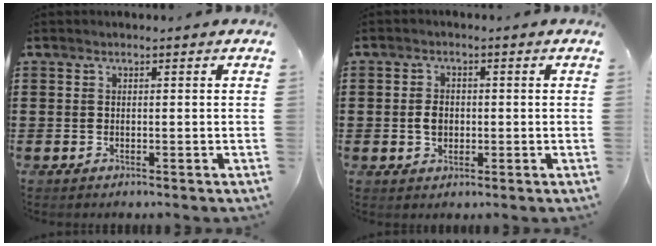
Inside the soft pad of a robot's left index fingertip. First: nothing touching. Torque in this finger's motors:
{"motor_torque": [0.49, 0.43, 0.16, 0.06]}